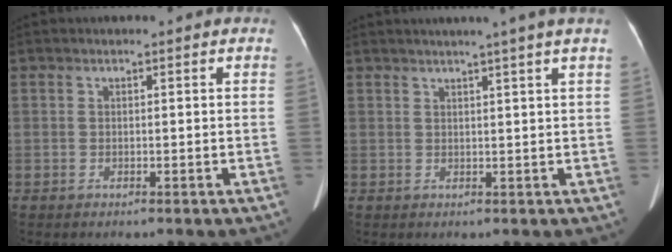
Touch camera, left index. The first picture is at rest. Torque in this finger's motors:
{"motor_torque": [-0.25, -1.44, 0.00, -0.02]}